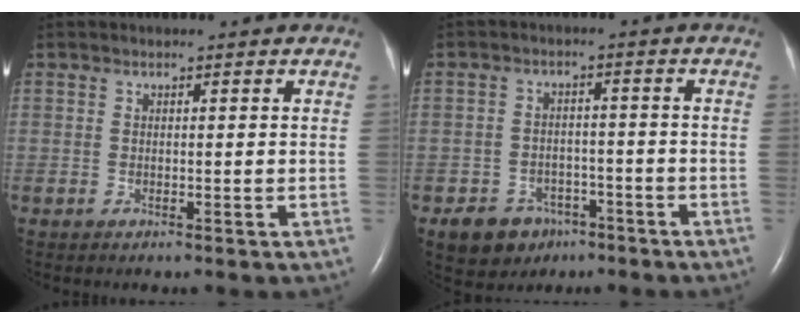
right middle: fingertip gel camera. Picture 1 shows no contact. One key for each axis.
{"total": 6.6, "fx": -4.0, "fy": 4.8, "fz": 1.9, "tx": -0.038, "ty": 0.006, "tz": -0.057}